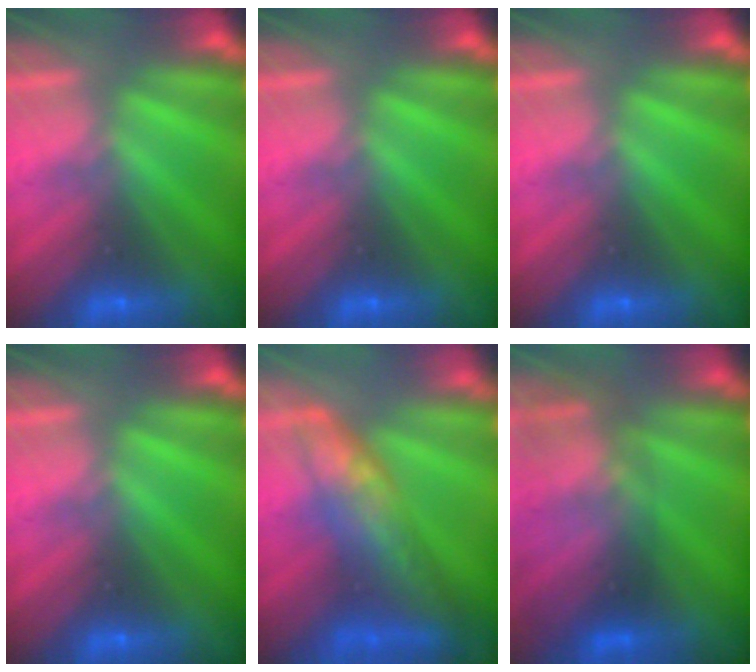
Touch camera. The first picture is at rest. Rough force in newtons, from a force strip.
{"total": 0.0}
{"total": 0.0}
{"total": 0.0}
{"total": 6.7}
{"total": 2.8}